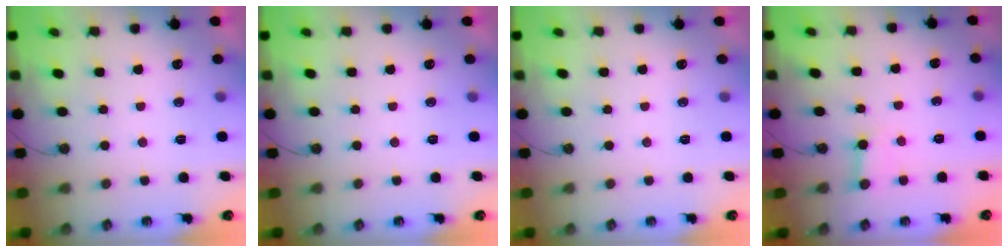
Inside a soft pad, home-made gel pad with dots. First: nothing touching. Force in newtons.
{"total": 0.0}
{"total": 0.0}
{"total": 3.6, "press": 3.5, "slide": 0.3}